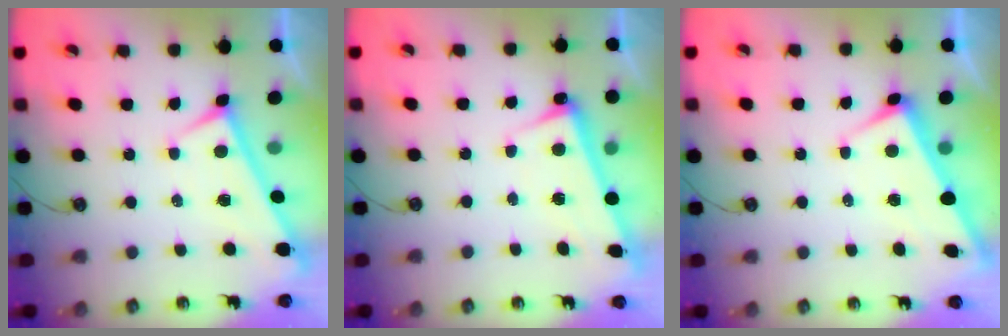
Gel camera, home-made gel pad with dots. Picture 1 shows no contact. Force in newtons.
{"total": 2.7, "press": 2.7, "slide": 0.6}
{"total": 2.8, "press": 2.7, "slide": 0.6}